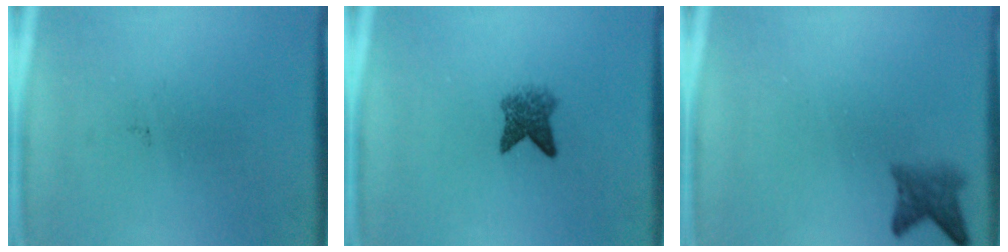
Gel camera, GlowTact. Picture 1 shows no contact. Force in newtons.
{"total": 3.4}
{"total": 2.8}